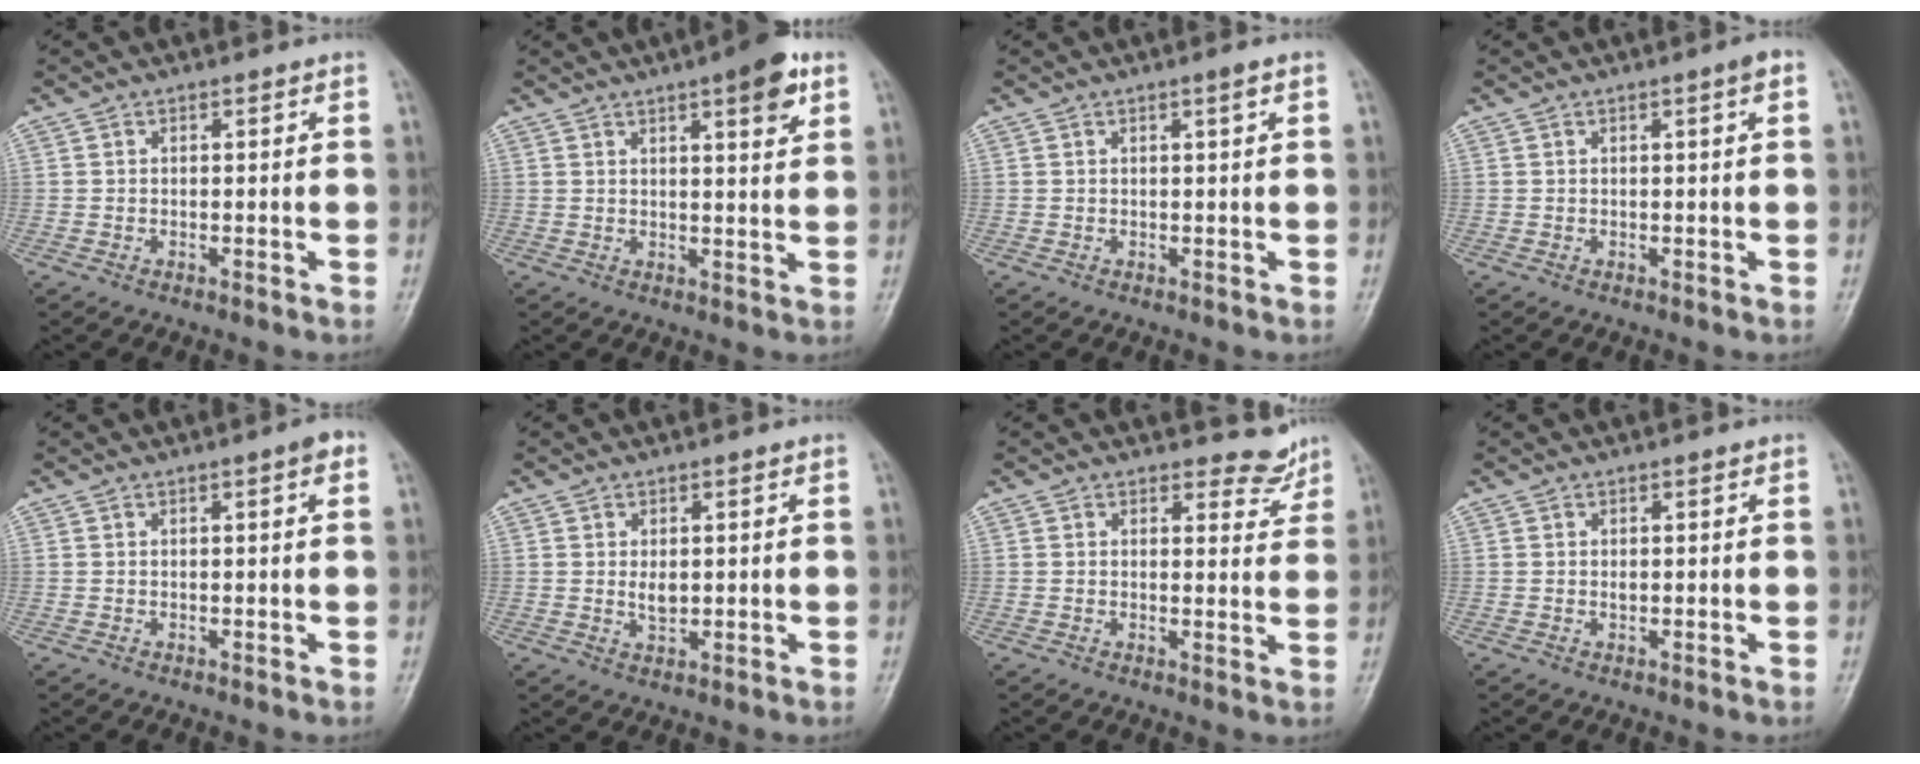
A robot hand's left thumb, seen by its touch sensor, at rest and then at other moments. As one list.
[{"total": 7.5, "force": [4.1, 1.9, 6.0], "torque": [-0.069, -0.015, 0.053]}, {"total": 1.2, "force": [0.5, -0.1, 1.0], "torque": [-0.016, 0.000, 0.010]}, {"total": 1.6, "force": [0.5, 0.0, 1.5], "torque": [-0.025, 0.004, 0.008]}, {"total": 2.1, "force": [0.8, 0.4, 1.9], "torque": [-0.023, 0.004, 0.009]}, {"total": 2.4, "force": [0.5, 1.5, 1.9], "torque": [-0.023, -0.006, 0.012]}, {"total": 4.3, "force": [3.9, 1.8, 0.0], "torque": [0.024, -0.038, 0.041]}, {"total": 0.7, "force": [0.3, 0.4, 0.4], "torque": [-0.003, -0.001, 0.006]}]